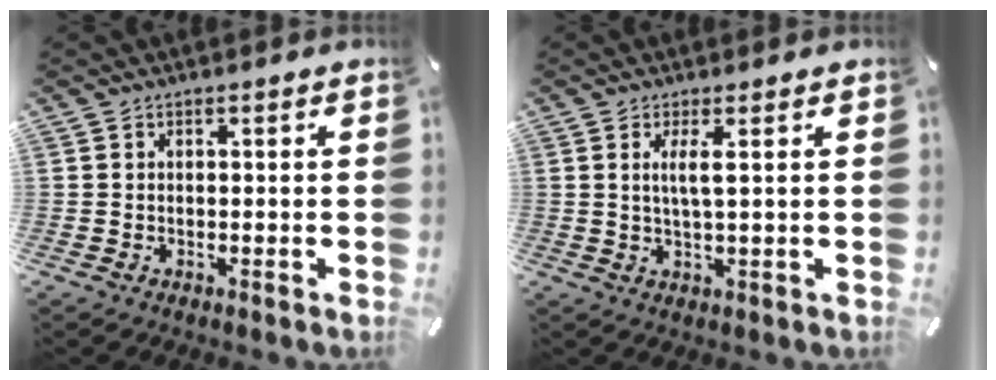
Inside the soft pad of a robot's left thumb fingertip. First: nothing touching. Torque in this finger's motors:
{"motor_torque": [0.62, 0.59, 0.42, -0.20, 0.05]}